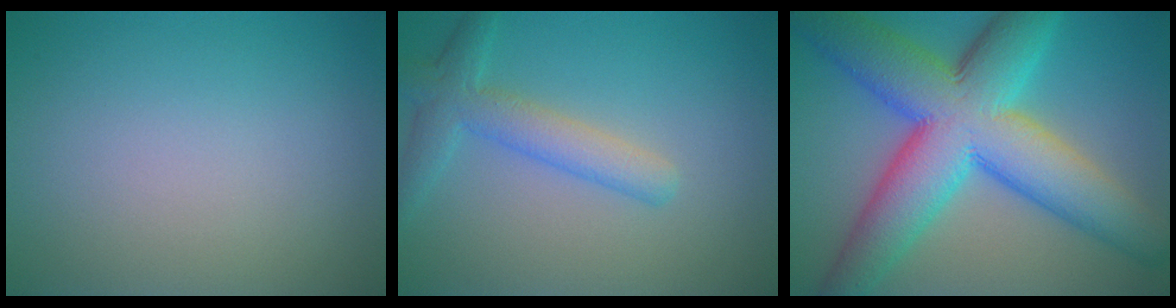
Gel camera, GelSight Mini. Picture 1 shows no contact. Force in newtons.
{"total": 3.7, "press": 3.7, "slide": 0.1}
{"total": 13.3, "press": 13.3, "slide": 0.4}